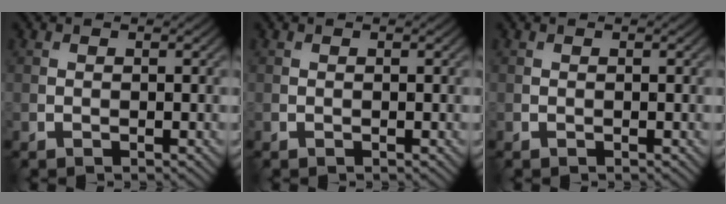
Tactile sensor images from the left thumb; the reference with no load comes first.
{"total": 0.0}
{"total": 0.0}